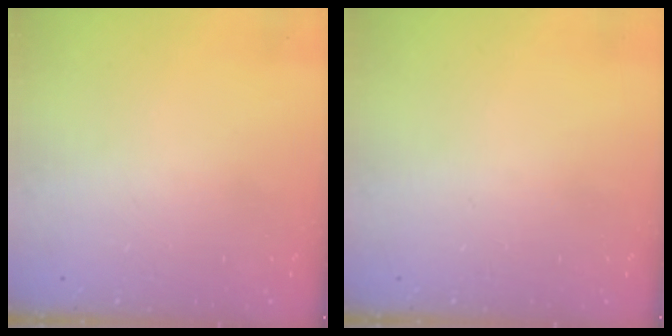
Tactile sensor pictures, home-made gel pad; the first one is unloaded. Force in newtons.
{"total": 0.0}